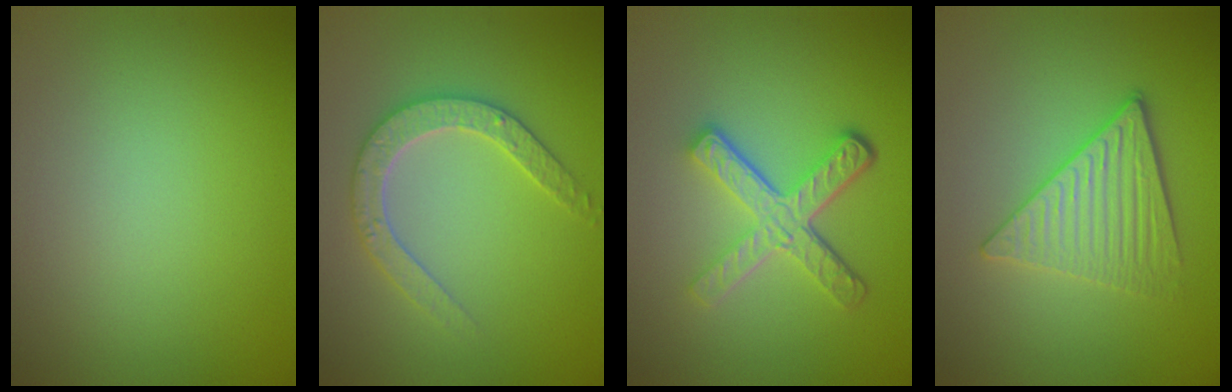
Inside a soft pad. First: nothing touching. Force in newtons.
{"total": 3.0, "press": 2.9, "slide": 0.6}
{"total": 5.1, "press": 3.6, "slide": 3.5}
{"total": 3.8, "press": 3.5, "slide": 1.5}